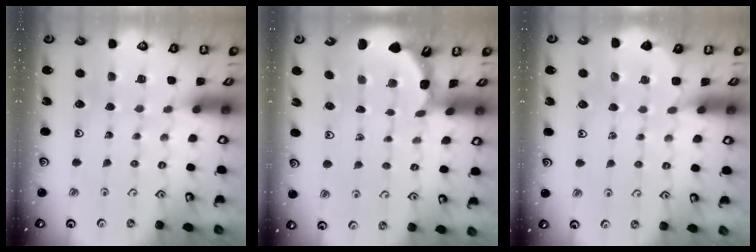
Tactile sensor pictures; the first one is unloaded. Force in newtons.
{"total": 1.7, "press": 1.7, "slide": 0.1}
{"total": 1.6, "press": 1.5, "slide": 0.2}